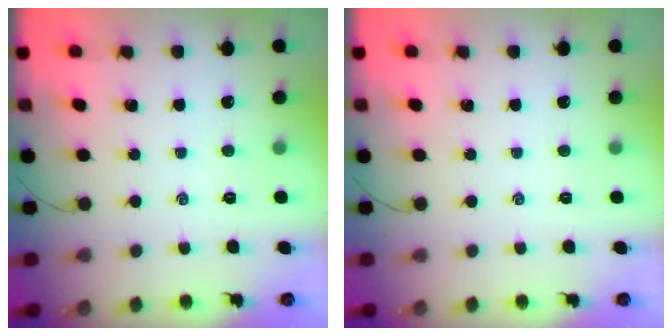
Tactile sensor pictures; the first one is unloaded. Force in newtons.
{"total": 0.0}